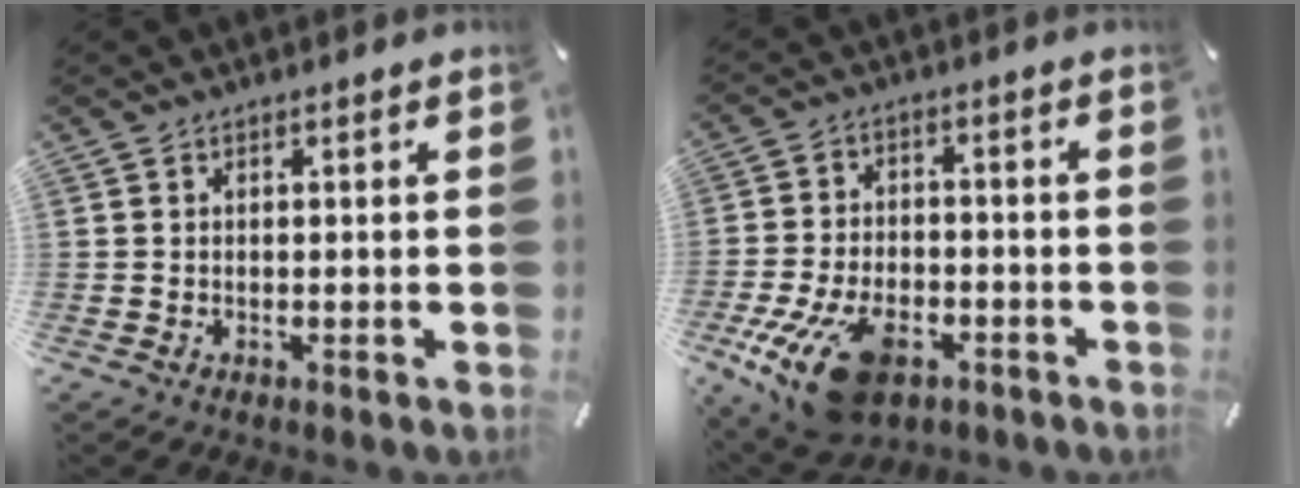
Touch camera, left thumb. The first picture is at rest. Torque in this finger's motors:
{"motor_torque": [1.88, 2.72, 0.66, 0.15, 0.26]}